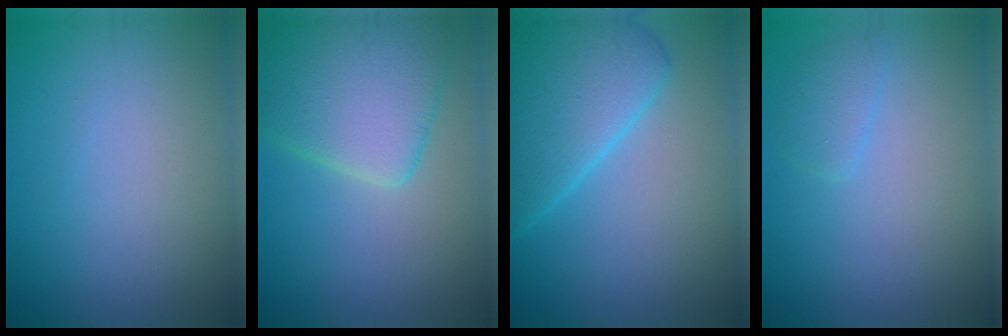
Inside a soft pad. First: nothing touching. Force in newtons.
{"total": 7.3, "press": 7.3, "slide": 0.4}
{"total": 6.9, "press": 6.9, "slide": 0.2}
{"total": 1.4, "press": 1.4, "slide": 0.2}